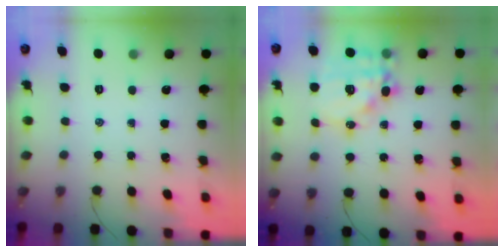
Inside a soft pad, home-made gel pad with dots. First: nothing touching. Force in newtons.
{"total": 15.7, "press": 15.3, "slide": 3.6}